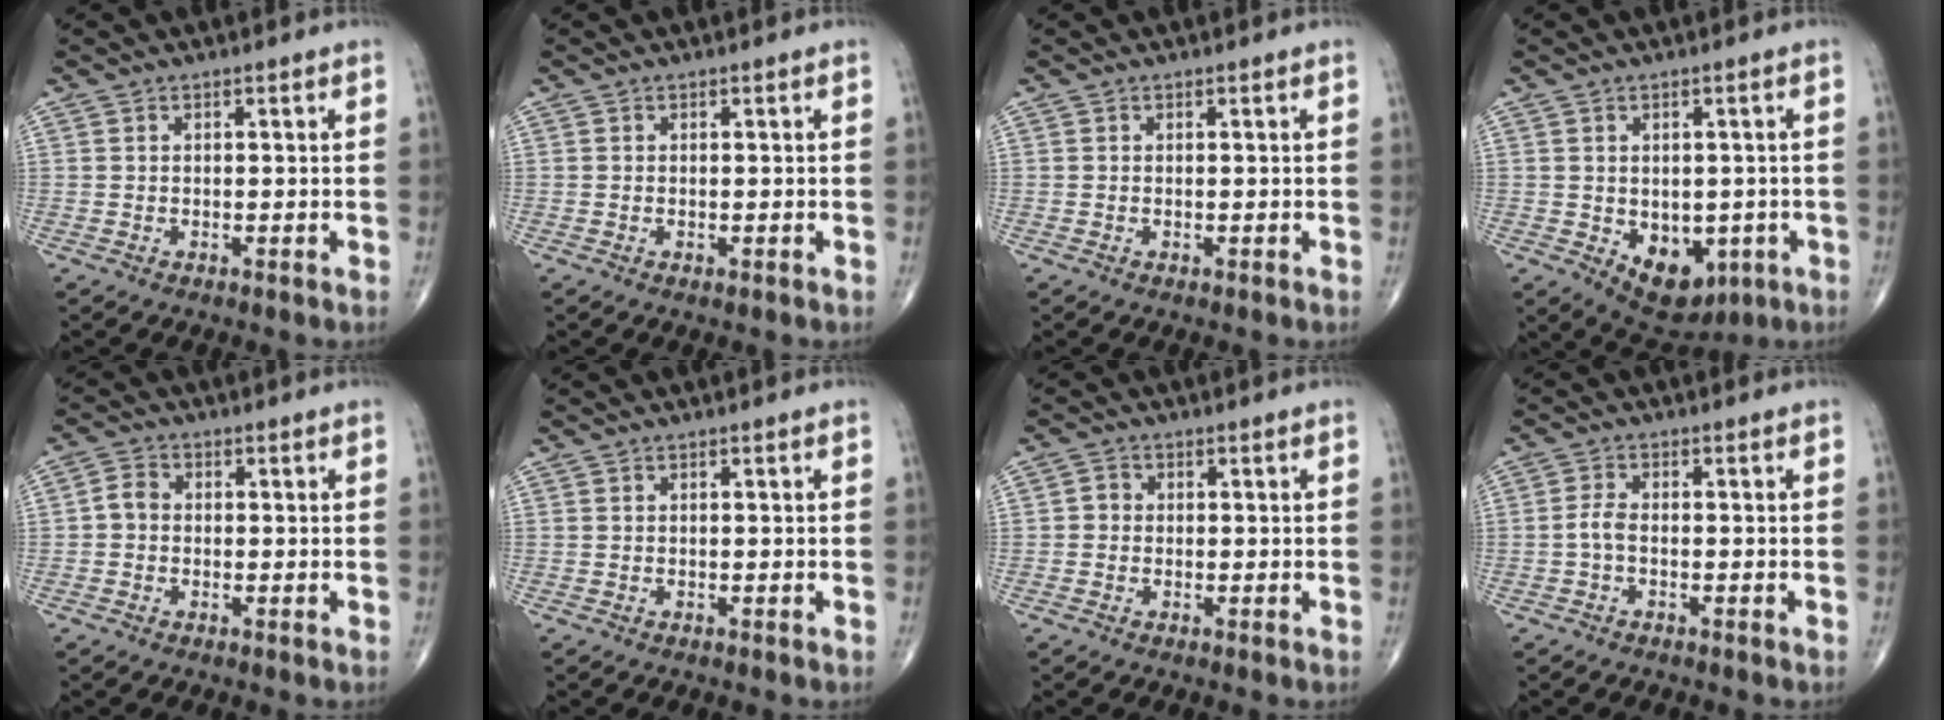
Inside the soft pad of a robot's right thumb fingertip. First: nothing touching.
{"total": 0.6, "force": [-0.2, 0.3, 0.5], "torque": [-0.010, -0.002, -0.002]}
{"total": 0.0}
{"total": 10.1, "force": [-3.1, 6.8, 6.8], "torque": [-0.067, 0.000, -0.027]}
{"total": 3.1, "force": [-0.3, 2.6, 1.6], "torque": [-0.023, 0.010, -0.012]}
{"total": 0.0}
{"total": 1.8, "force": [-0.1, 1.7, 0.7], "torque": [-0.001, 0.005, -0.006]}
{"total": 2.2, "force": [-0.7, 1.0, 1.9], "torque": [-0.041, 0.004, -0.018]}